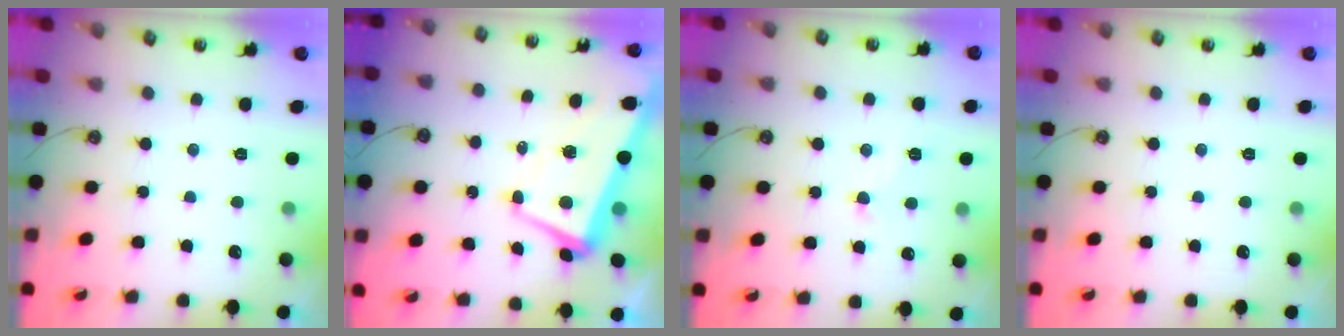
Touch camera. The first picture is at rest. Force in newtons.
{"total": 1.6, "press": 0.1, "slide": 1.6}
{"total": 1.6, "press": 1.5, "slide": 0.6}
{"total": 0.0}